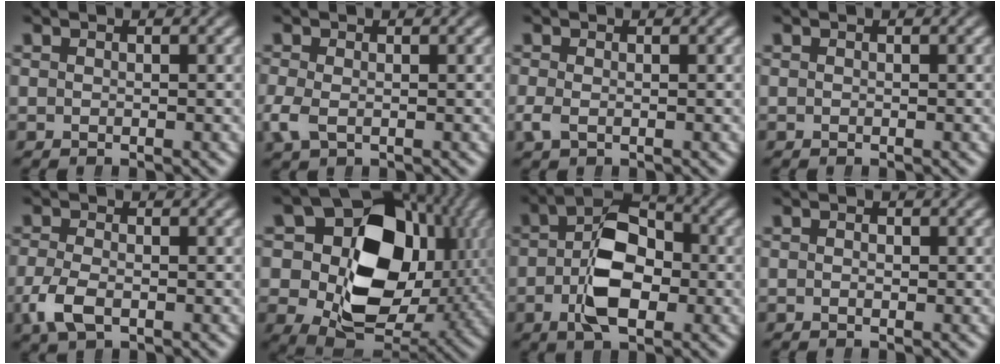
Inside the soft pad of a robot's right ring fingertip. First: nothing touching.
{"total": 0.8, "force": [-0.3, 0.5, 0.6], "torque": [-0.029, -0.009, 0.001]}
{"total": 0.0}
{"total": 0.8, "force": [0.2, -0.5, -0.6], "torque": [0.015, 0.007, -0.001]}
{"total": 2.1, "force": [-1.1, 1.0, 1.5], "torque": [-0.032, -0.006, -0.017]}
{"total": 21.8, "force": [0.9, 15.4, 15.4], "torque": [-0.255, -0.039, 0.021]}
{"total": 6.9, "force": [-0.7, 3.8, 5.8], "torque": [-0.077, 0.001, -0.018]}
{"total": 0.0}